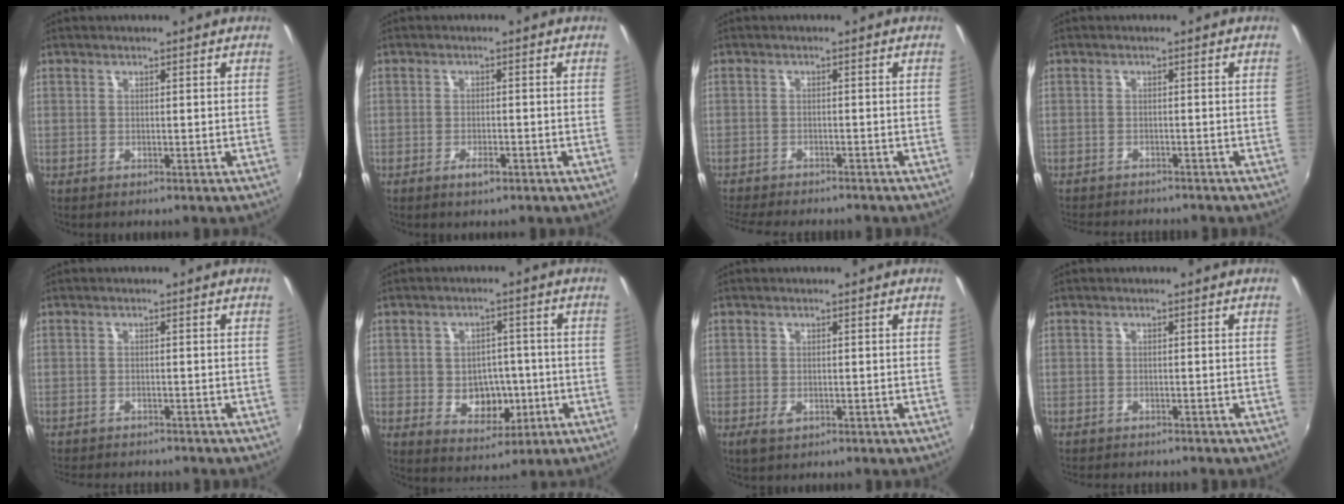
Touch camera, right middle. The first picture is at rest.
{"total": 2.4, "force": [-1.5, 0.8, 1.6], "torque": [-0.034, -0.002, -0.028]}
{"total": 9.8, "force": [-8.8, 2.0, 3.8], "torque": [-0.097, -0.022, -0.139]}
{"total": 7.2, "force": [-6.6, 1.6, 2.2], "torque": [-0.059, -0.015, -0.099]}
{"total": 6.5, "force": [-6.0, 1.4, 2.0], "torque": [-0.055, -0.016, -0.091]}
{"total": 7.8, "force": [-1.8, 6.0, 4.7], "torque": [-0.084, 0.000, -0.012]}
{"total": 2.0, "force": [-0.9, 1.1, 1.3], "torque": [-0.024, -0.005, -0.015]}
{"total": 4.1, "force": [-3.9, 0.8, 1.2], "torque": [-0.035, -0.015, -0.061]}